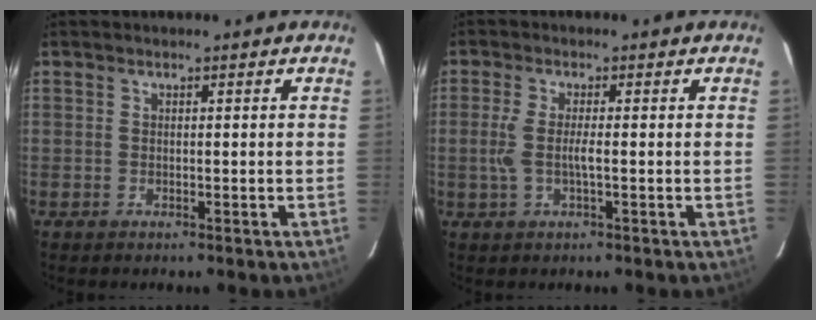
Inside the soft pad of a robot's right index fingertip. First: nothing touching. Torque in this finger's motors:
{"motor_torque": [0.40, -0.01, 0.22, 0.08]}